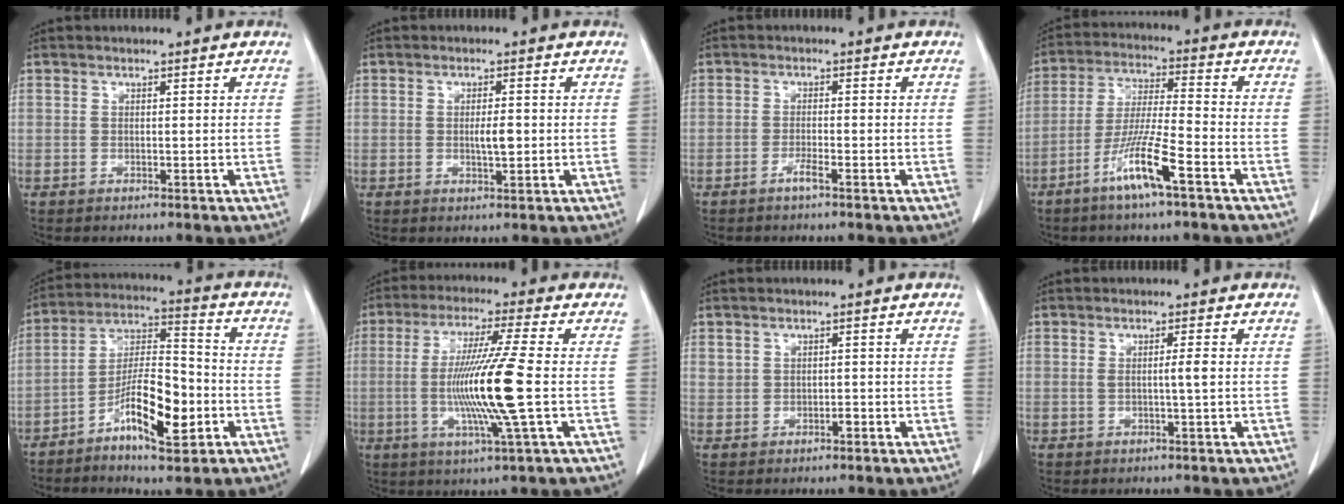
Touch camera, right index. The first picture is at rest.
{"total": 2.7, "force": [-0.2, 0.6, 2.6], "torque": [-0.046, -0.001, -0.002]}
{"total": 1.8, "force": [-1.3, -0.1, 1.3], "torque": [-0.026, 0.000, -0.025]}
{"total": 9.8, "force": [-5.4, -0.1, 8.1], "torque": [-0.161, -0.010, -0.105]}
{"total": 12.3, "force": [-5.1, 3.3, 10.7], "torque": [-0.194, 0.010, -0.087]}
{"total": 12.9, "force": [-1.5, -1.5, 12.7], "torque": [-0.252, -0.019, -0.033]}
{"total": 1.2, "force": [0.0, 1.0, 0.7], "torque": [-0.016, 0.007, 0.004]}
{"total": 2.0, "force": [0.1, -0.3, 2.0], "torque": [-0.037, -0.001, 0.000]}